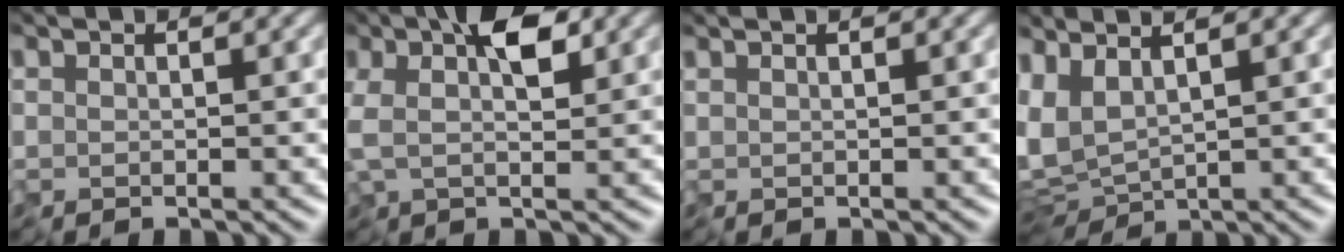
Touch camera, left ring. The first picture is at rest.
{"total": 5.4, "force": [1.3, 2.5, 4.6], "torque": [-0.088, 0.009, 0.012]}
{"total": 1.4, "force": [0.8, 0.6, 0.9], "torque": [-0.006, 0.011, -0.005]}
{"total": 4.9, "force": [1.0, 2.5, 4.1], "torque": [-0.099, 0.002, 0.017]}